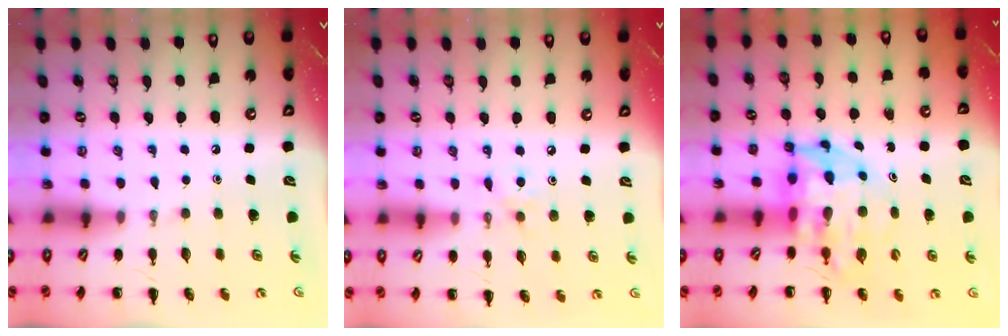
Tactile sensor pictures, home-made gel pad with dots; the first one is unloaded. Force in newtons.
{"total": 5.4, "press": 5.1, "slide": 1.9}
{"total": 7.1, "press": 6.8, "slide": 2.0}